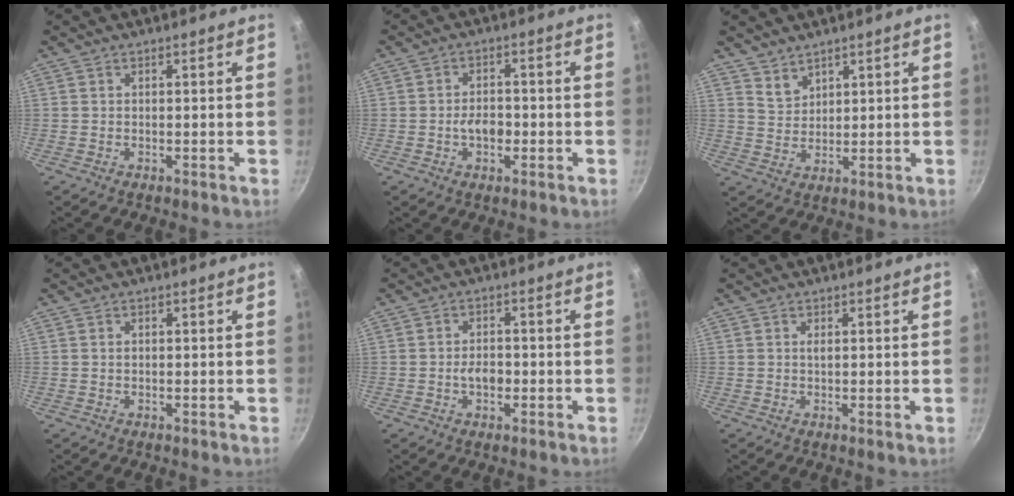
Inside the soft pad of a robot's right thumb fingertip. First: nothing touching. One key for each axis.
{"total": 4.6, "fx": -1.1, "fy": 2.9, "fz": 3.3, "tx": -0.039, "ty": 0.013, "tz": -0.020}
{"total": 3.7, "fx": 3.0, "fy": 2.0, "fz": 0.9, "tx": -0.008, "ty": -0.013, "tz": 0.063}
{"total": 0.7, "fx": 0.2, "fy": 0.5, "fz": 0.5, "tx": -0.008, "ty": 0.002, "tz": 0.002}
{"total": 3.9, "fx": -0.9, "fy": 2.5, "fz": 2.9, "tx": -0.037, "ty": 0.010, "tz": -0.016}
{"total": 0.9, "fx": 0.3, "fy": 0.1, "fz": 0.8, "tx": -0.014, "ty": -0.006, "tz": 0.001}